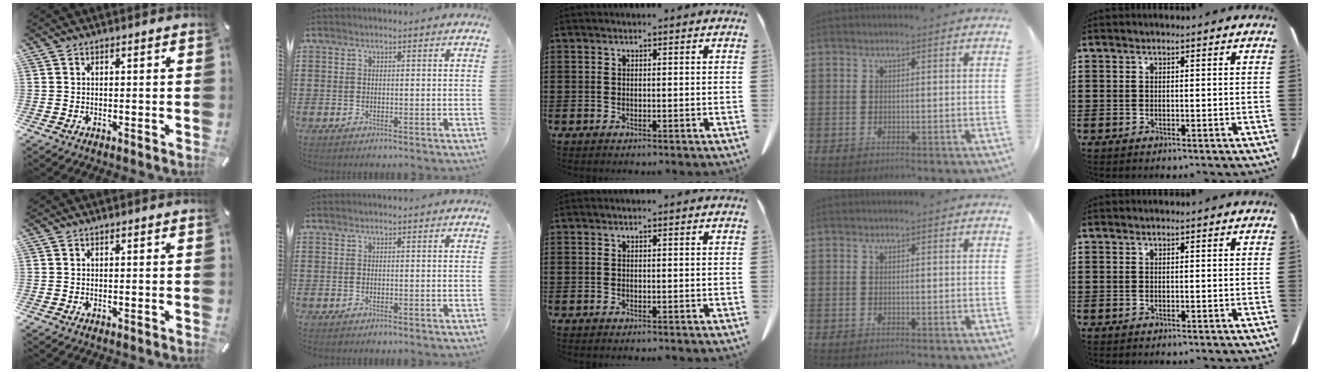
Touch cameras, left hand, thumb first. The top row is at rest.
{}